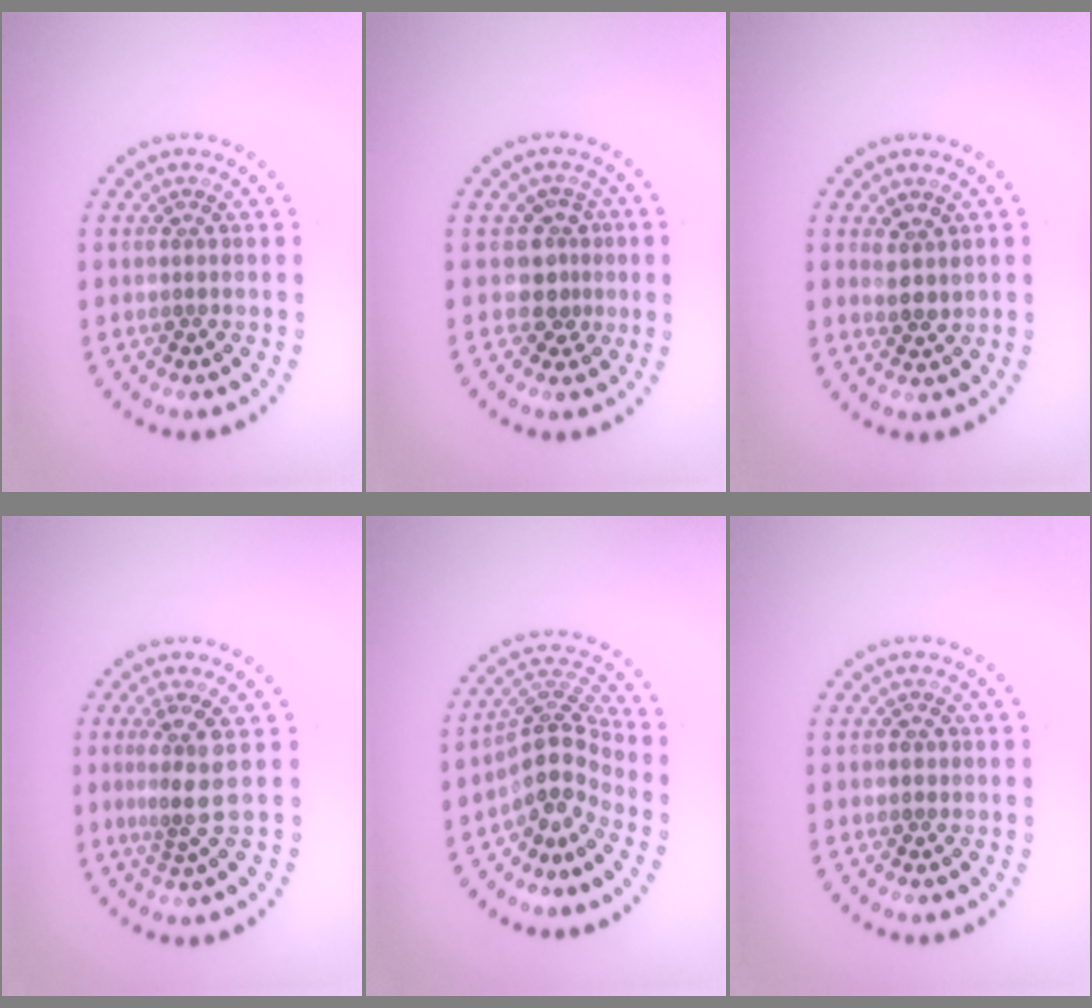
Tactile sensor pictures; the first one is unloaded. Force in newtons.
{"total": 2.5, "press": 1.9, "slide": 1.7}
{"total": 1.9, "press": 1.6, "slide": 1.0}
{"total": 3.1, "press": 2.3, "slide": 2.1}
{"total": 4.3, "press": 3.1, "slide": 3.0}
{"total": 0.6, "press": 0.6, "slide": 0.2}